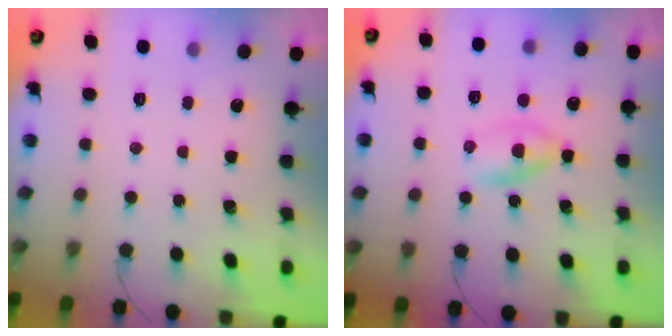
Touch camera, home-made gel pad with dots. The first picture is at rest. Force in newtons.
{"total": 2.7, "press": 2.5, "slide": 1.1}